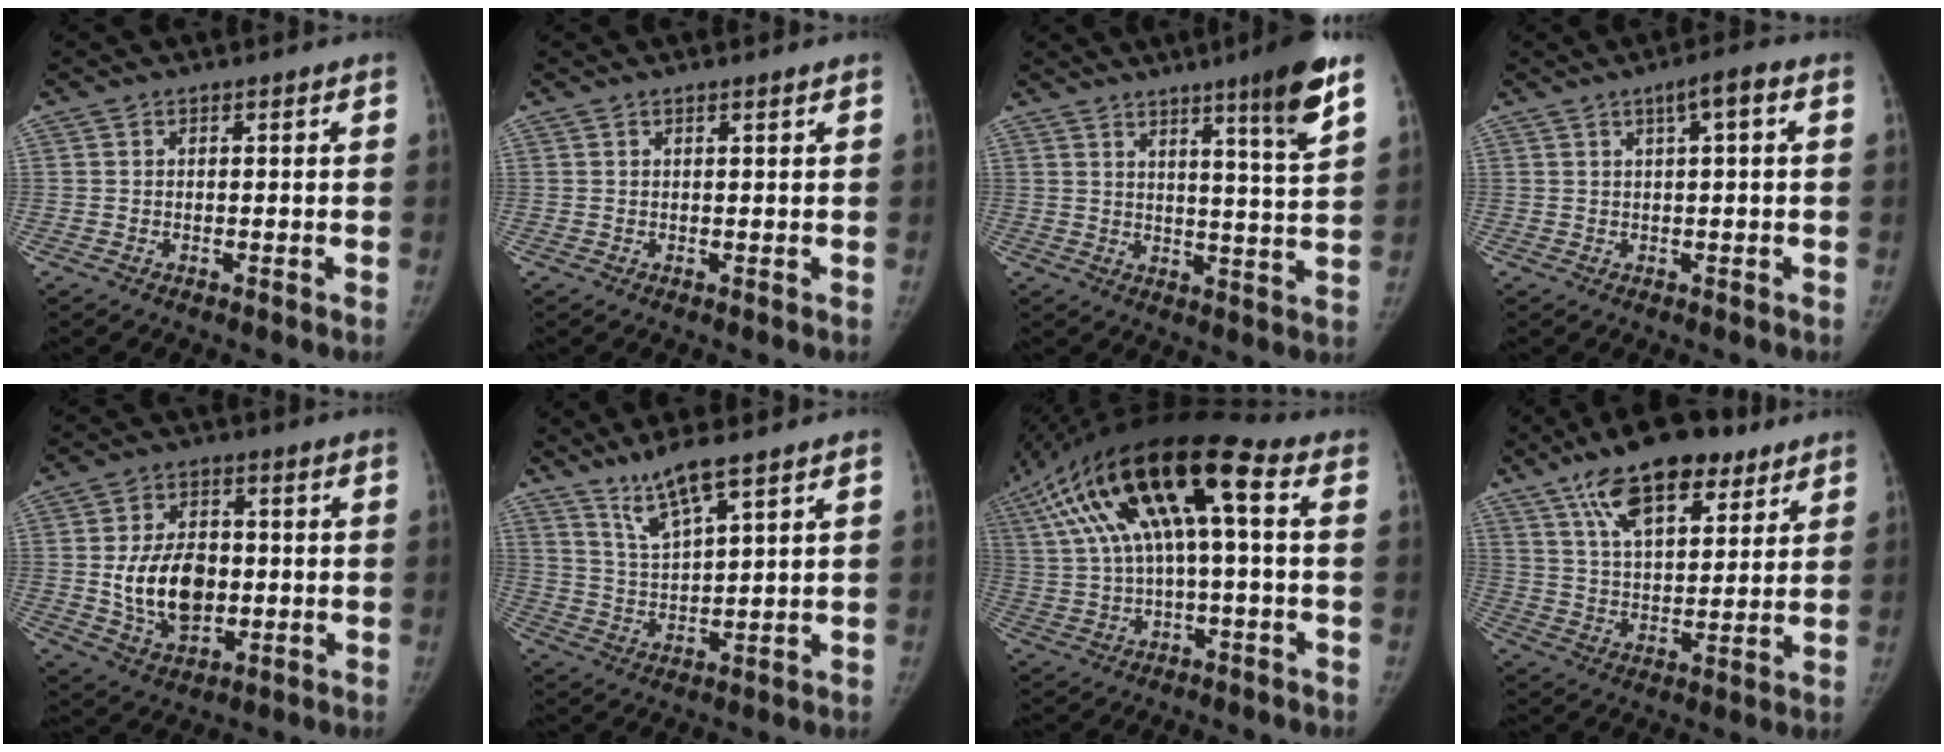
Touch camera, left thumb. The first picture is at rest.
{"total": 0.9, "force": [0.6, -0.1, 0.7], "torque": [-0.011, -0.002, 0.012]}
{"total": 11.3, "force": [6.7, 0.2, 9.1], "torque": [-0.125, -0.038, 0.095]}
{"total": 4.1, "force": [1.4, 0.6, 3.8], "torque": [-0.062, 0.011, 0.021]}
{"total": 13.1, "force": [-0.6, 8.8, 9.7], "torque": [-0.141, 0.003, 0.000]}
{"total": 8.2, "force": [5.9, 1.0, 5.6], "torque": [-0.112, -0.039, 0.126]}
{"total": 21.1, "force": [5.4, 7.1, 19.2], "torque": [-0.385, 0.047, 0.089]}
{"total": 18.4, "force": [11.0, 8.2, 12.2], "torque": [-0.167, -0.032, 0.186]}